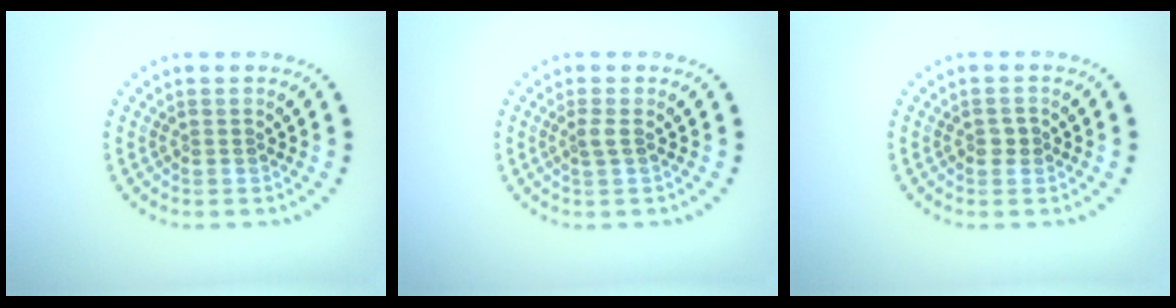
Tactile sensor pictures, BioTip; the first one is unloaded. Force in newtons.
{"total": 0.9, "press": 0.7, "slide": 0.5}
{"total": 1.0, "press": 1.0, "slide": 0.1}